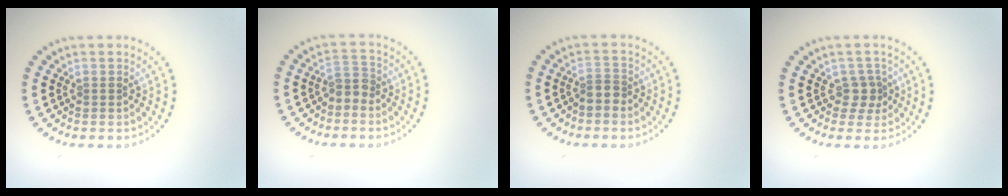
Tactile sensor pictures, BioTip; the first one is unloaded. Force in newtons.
{"total": 1.8, "press": 1.4, "slide": 1.2}
{"total": 1.7, "press": 1.3, "slide": 1.2}
{"total": 1.9, "press": 1.5, "slide": 1.1}